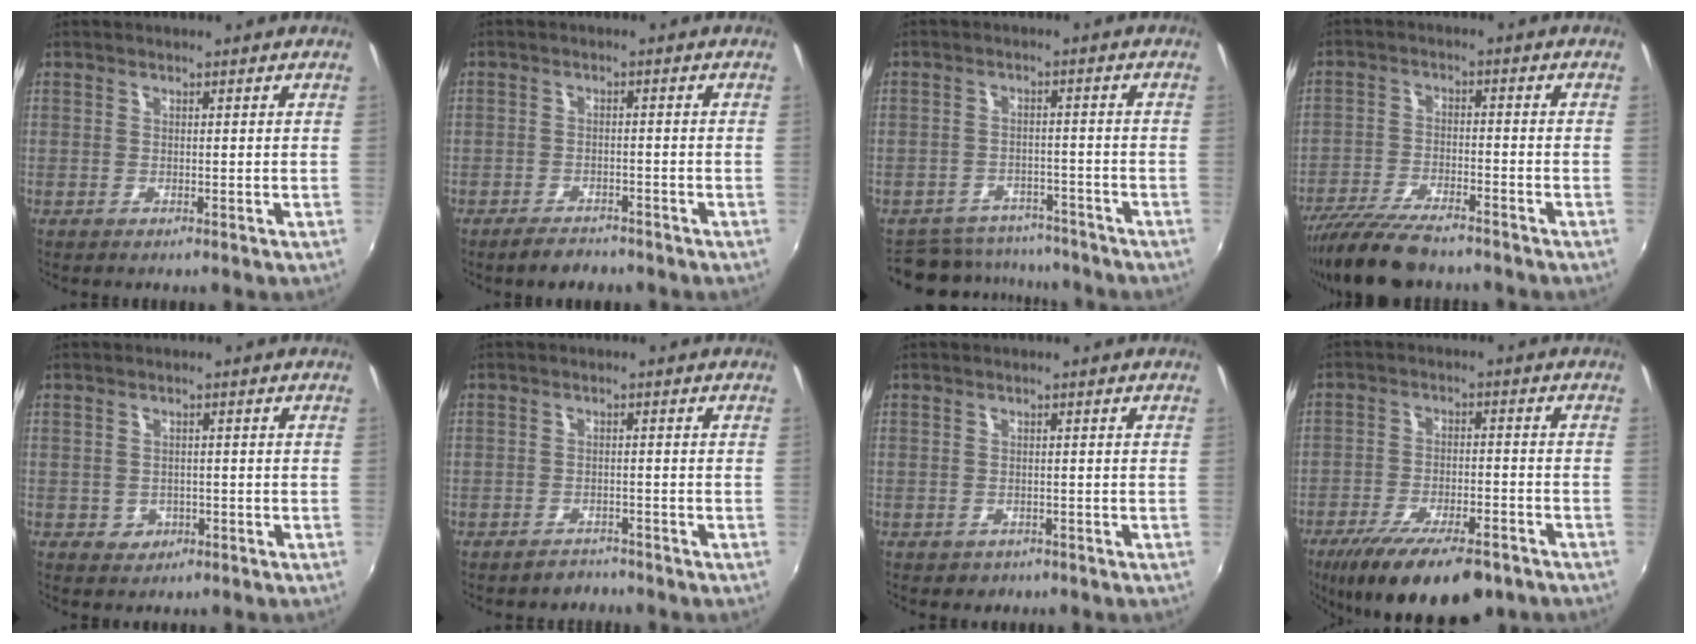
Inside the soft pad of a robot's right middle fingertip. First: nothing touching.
{"total": 3.9, "force": [-3.3, 1.7, 1.2], "torque": [-0.036, 0.002, -0.053]}
{"total": 11.6, "force": [-10.3, 4.8, 2.4], "torque": [-0.068, 0.012, -0.141]}
{"total": 11.1, "force": [-9.5, 2.3, 5.2], "torque": [-0.126, -0.028, -0.172]}
{"total": 3.0, "force": [-0.8, 2.7, 0.8], "torque": [-0.020, 0.000, -0.006]}
{"total": 2.6, "force": [-2.2, 1.3, -0.1], "torque": [-0.005, 0.004, -0.036]}
{"total": 1.9, "force": [-1.0, 1.5, 0.5], "torque": [-0.014, -0.005, -0.011]}
{"total": 17.2, "force": [-12.2, 5.8, 10.7], "torque": [-0.202, -0.040, -0.186]}